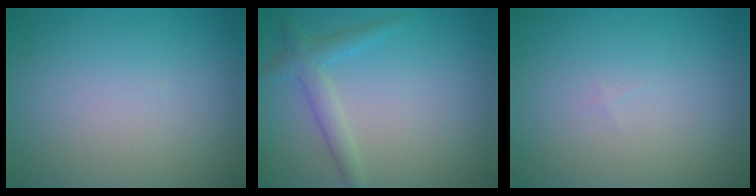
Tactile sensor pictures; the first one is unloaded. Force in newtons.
{"total": 2.3, "press": 2.3, "slide": 0.1}
{"total": 0.0}